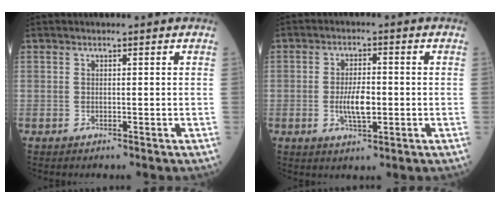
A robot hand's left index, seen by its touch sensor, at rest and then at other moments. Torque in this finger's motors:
{"motor_torque": [1.05, 0.39, 0.16, 0.10]}